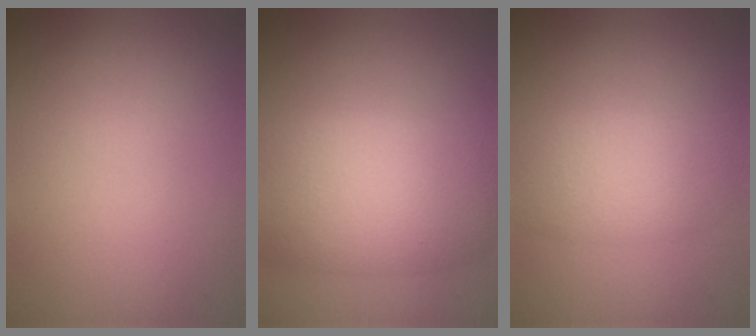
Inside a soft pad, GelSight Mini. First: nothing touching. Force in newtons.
{"total": 8.3, "press": 8.2, "slide": 0.3}
{"total": 3.8, "press": 3.8, "slide": 0.2}